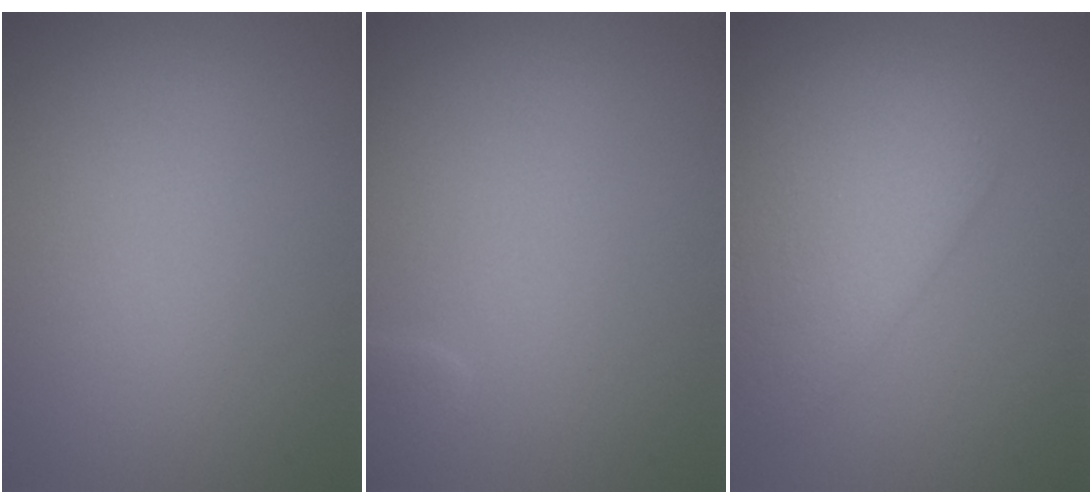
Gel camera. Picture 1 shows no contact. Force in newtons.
{"total": 1.0, "press": 1.0, "slide": 0.1}
{"total": 5.0, "press": 5.0, "slide": 0.3}